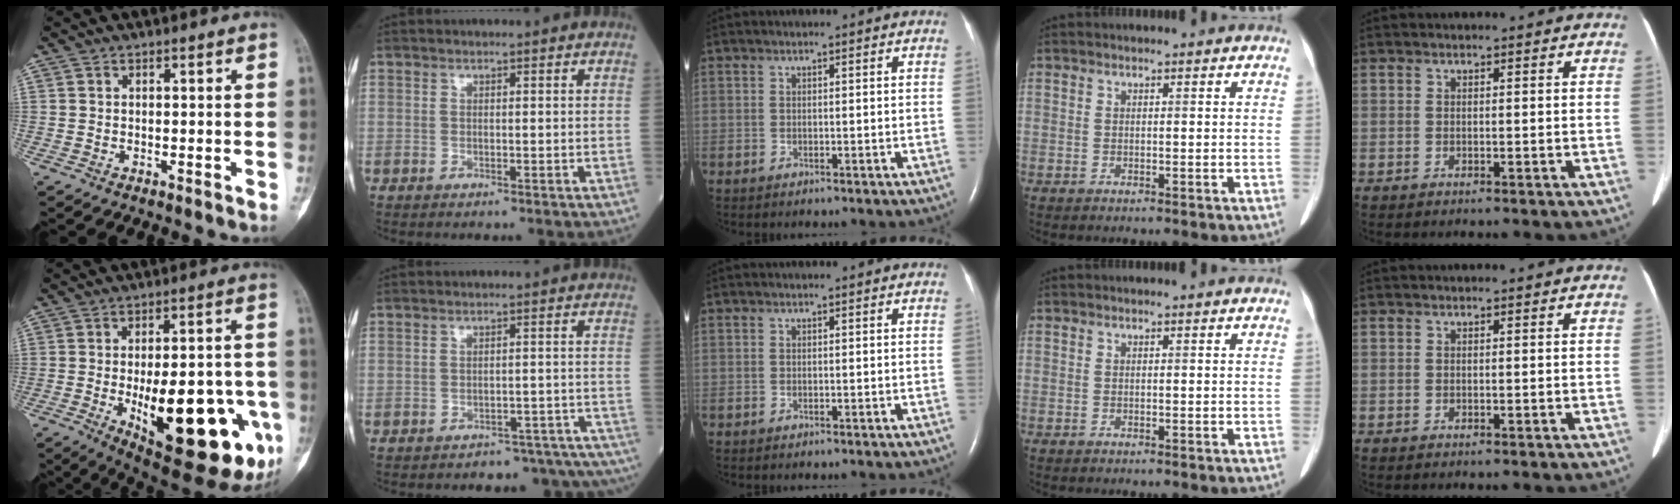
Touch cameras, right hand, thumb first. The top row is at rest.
{"thumb": {"total": 28.6, "force": [-8.1, 11.0, 25.1], "torque": [-0.288, -0.001, -0.088]}, "index": {"total": 12.0, "force": [-11.2, 3.8, 1.5], "torque": [0.000, 0.030, -0.121]}}